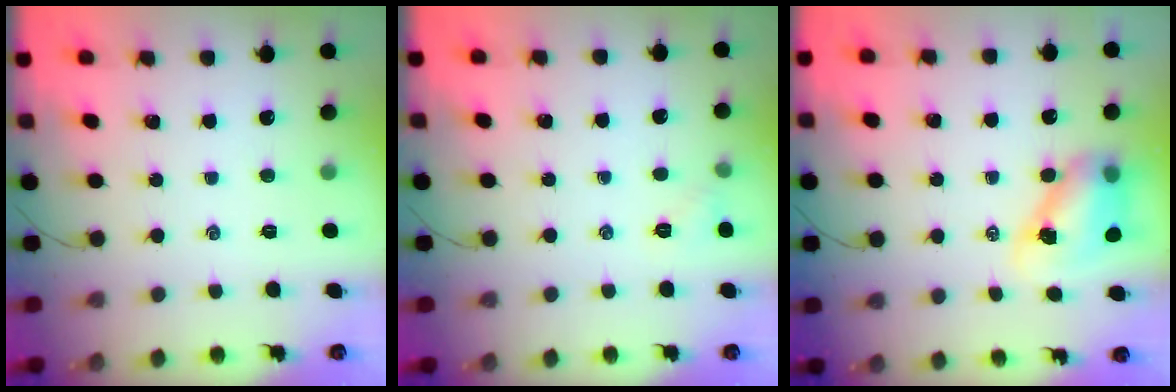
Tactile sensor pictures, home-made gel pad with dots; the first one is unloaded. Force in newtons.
{"total": 3.8, "press": 3.7, "slide": 1.1}
{"total": 8.6, "press": 8.4, "slide": 2.0}